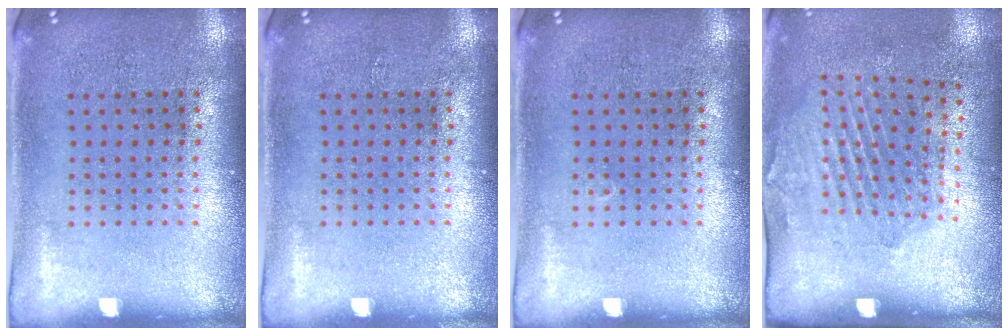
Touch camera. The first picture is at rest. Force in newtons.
{"total": 0.0}
{"total": 0.0}
{"total": 1.9, "press": 1.2, "slide": 1.6}